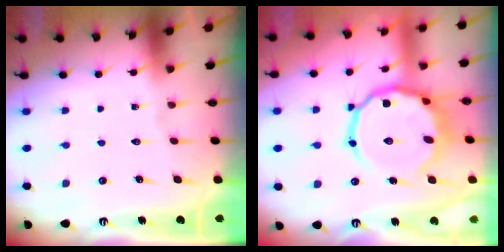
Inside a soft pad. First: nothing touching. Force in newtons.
{"total": 15.7, "press": 15.5, "slide": 2.1}